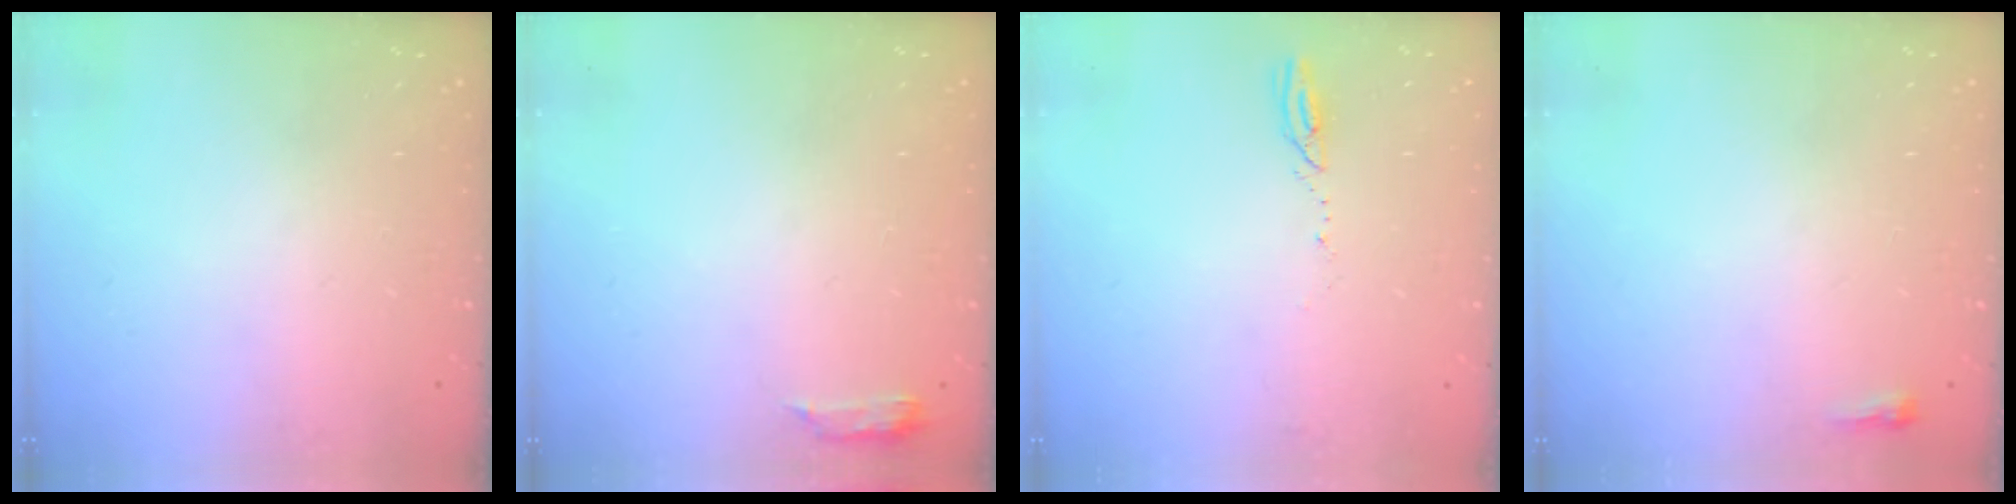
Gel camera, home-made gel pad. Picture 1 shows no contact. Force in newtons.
{"total": 5.1, "press": 5.0, "slide": 0.9}
{"total": 2.6, "press": 2.6, "slide": 0.3}
{"total": 2.4, "press": 2.4, "slide": 0.6}